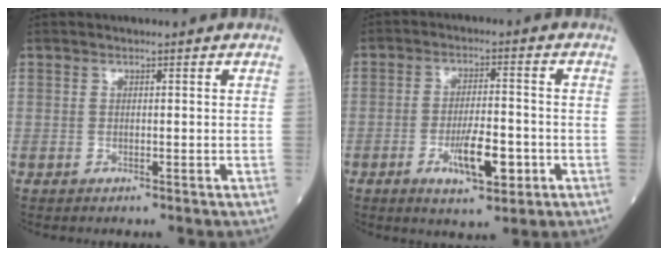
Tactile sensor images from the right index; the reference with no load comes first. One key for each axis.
{"total": 7.7, "fx": -2.8, "fy": 2.1, "fz": 6.9, "tx": -0.122, "ty": -0.006, "tz": -0.043}